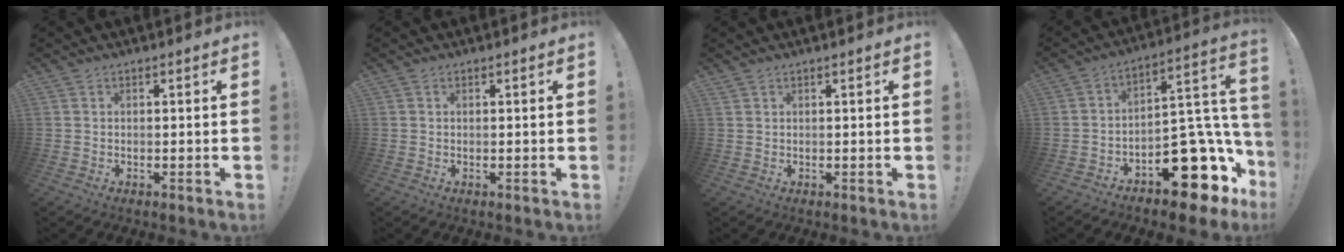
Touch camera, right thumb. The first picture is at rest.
{"total": 0.0}
{"total": 0.7, "force": [0.5, -0.2, 0.4], "torque": [-0.009, 0.000, 0.010]}
{"total": 19.4, "force": [-9.9, 9.5, 13.6], "torque": [-0.130, 0.053, -0.151]}